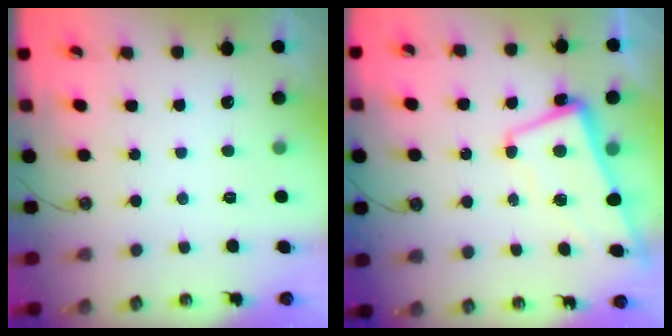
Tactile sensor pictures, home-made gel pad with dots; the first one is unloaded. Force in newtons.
{"total": 1.1, "press": 0.6, "slide": 0.9}